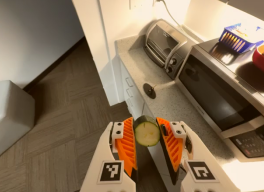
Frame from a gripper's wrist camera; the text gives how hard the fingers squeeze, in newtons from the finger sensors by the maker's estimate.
{"total": 9.7, "left": 9.7, "right": 9.6}